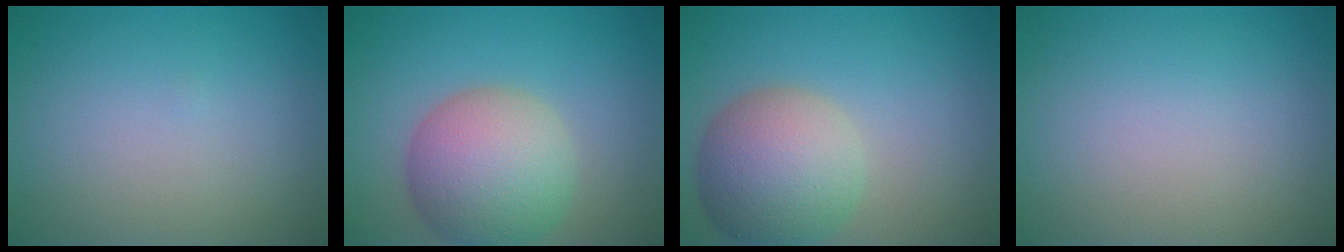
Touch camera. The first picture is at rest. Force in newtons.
{"total": 7.8, "press": 7.8, "slide": 0.3}
{"total": 7.3, "press": 7.3, "slide": 0.3}
{"total": 0.0}